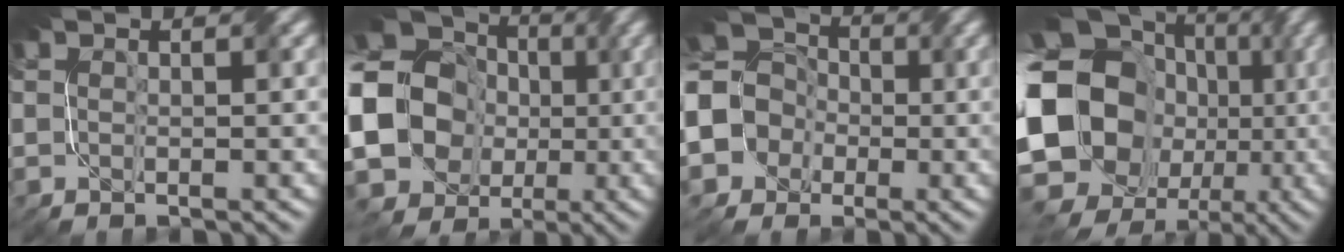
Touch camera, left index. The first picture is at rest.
{"total": 22.1, "force": [-1.1, 20.0, 9.3], "torque": [-0.217, 0.008, -0.068]}
{"total": 10.2, "force": [-1.7, 9.1, 4.4], "torque": [-0.115, 0.008, -0.066]}
{"total": 19.7, "force": [-3.1, 15.7, 11.6], "torque": [-0.223, -0.001, -0.060]}